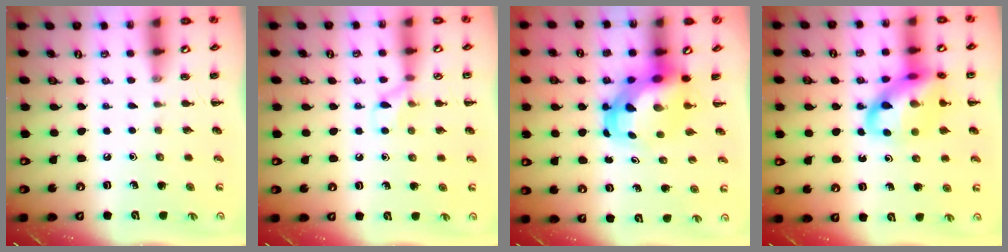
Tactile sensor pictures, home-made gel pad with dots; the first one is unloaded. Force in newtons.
{"total": 7.1, "press": 6.9, "slide": 1.5}
{"total": 6.3, "press": 6.1, "slide": 1.6}
{"total": 14.9, "press": 14.7, "slide": 2.7}